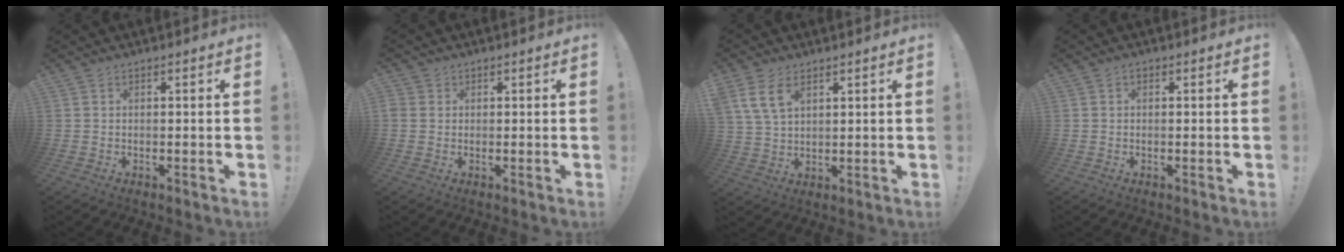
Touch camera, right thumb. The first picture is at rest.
{"total": 2.0, "force": [0.7, 1.7, 0.5], "torque": [-0.006, 0.001, 0.013]}
{"total": 8.4, "force": [4.3, 5.0, 5.2], "torque": [-0.101, -0.004, 0.086]}
{"total": 0.6, "force": [0.0, 0.5, 0.2], "torque": [0.003, 0.000, -0.003]}